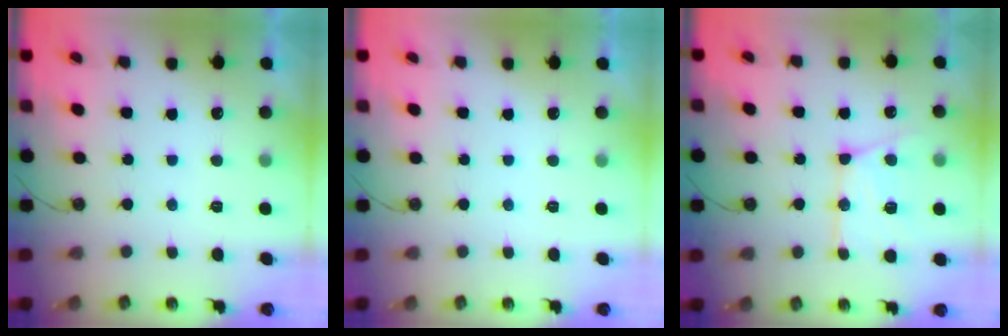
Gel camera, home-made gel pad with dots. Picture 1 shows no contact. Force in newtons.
{"total": 0.0}
{"total": 15.0, "press": 14.9, "slide": 1.6}